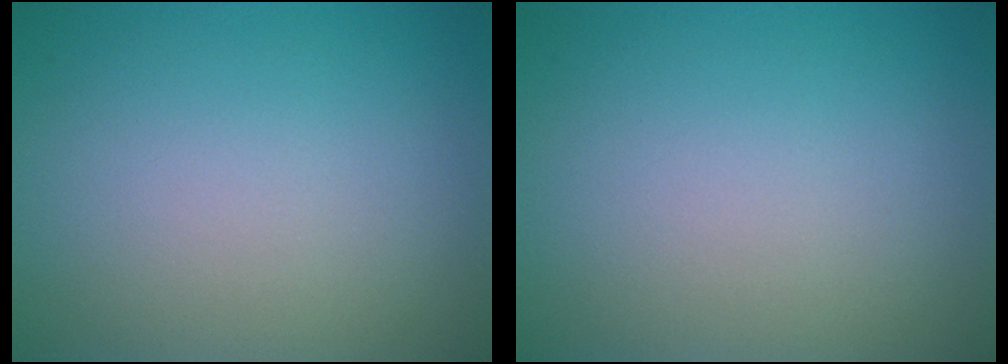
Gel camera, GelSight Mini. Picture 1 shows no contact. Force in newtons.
{"total": 0.0}